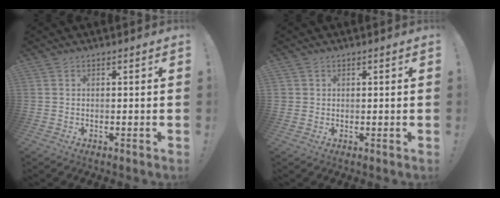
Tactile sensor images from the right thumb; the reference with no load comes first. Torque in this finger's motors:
{"motor_torque": [0.11, -0.25, 0.22, -0.02, 0.01]}